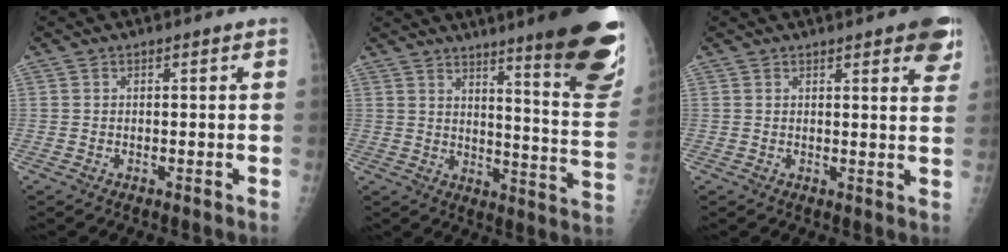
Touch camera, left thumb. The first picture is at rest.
{"total": 23.2, "force": [15.7, 2.5, 16.9], "torque": [-0.199, -0.112, 0.203]}
{"total": 8.5, "force": [5.0, 2.2, 6.4], "torque": [-0.053, -0.014, 0.053]}